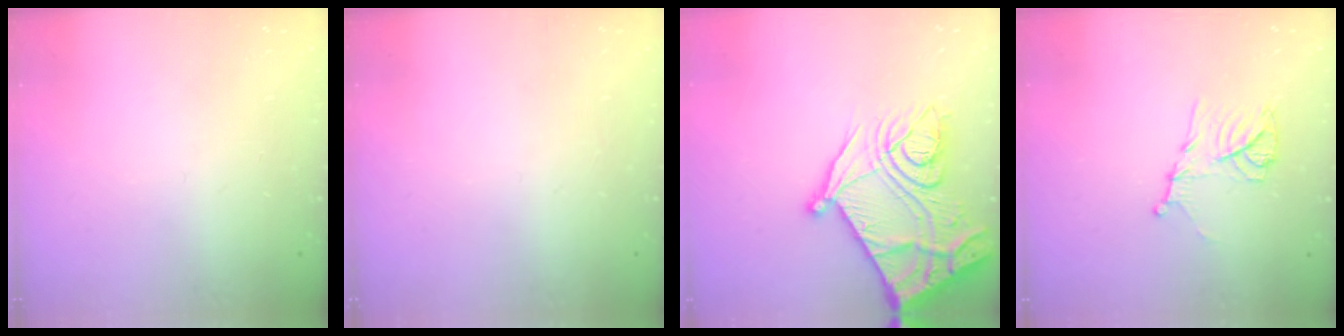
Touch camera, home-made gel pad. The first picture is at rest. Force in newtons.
{"total": 0.0}
{"total": 27.1, "press": 27.1, "slide": 0.8}
{"total": 11.4, "press": 11.4, "slide": 0.3}